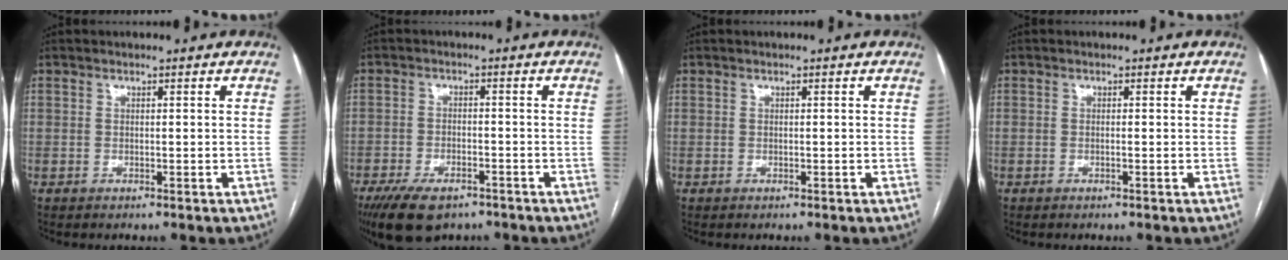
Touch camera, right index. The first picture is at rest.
{"total": 9.4, "force": [-6.8, 4.0, 5.2], "torque": [-0.094, -0.009, -0.111]}
{"total": 0.0}
{"total": 0.0}